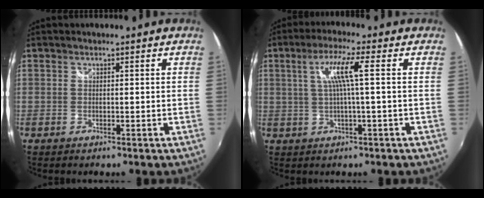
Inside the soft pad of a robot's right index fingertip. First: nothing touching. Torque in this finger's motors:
{"motor_torque": [0.34, -0.10, 0.35, 0.14]}